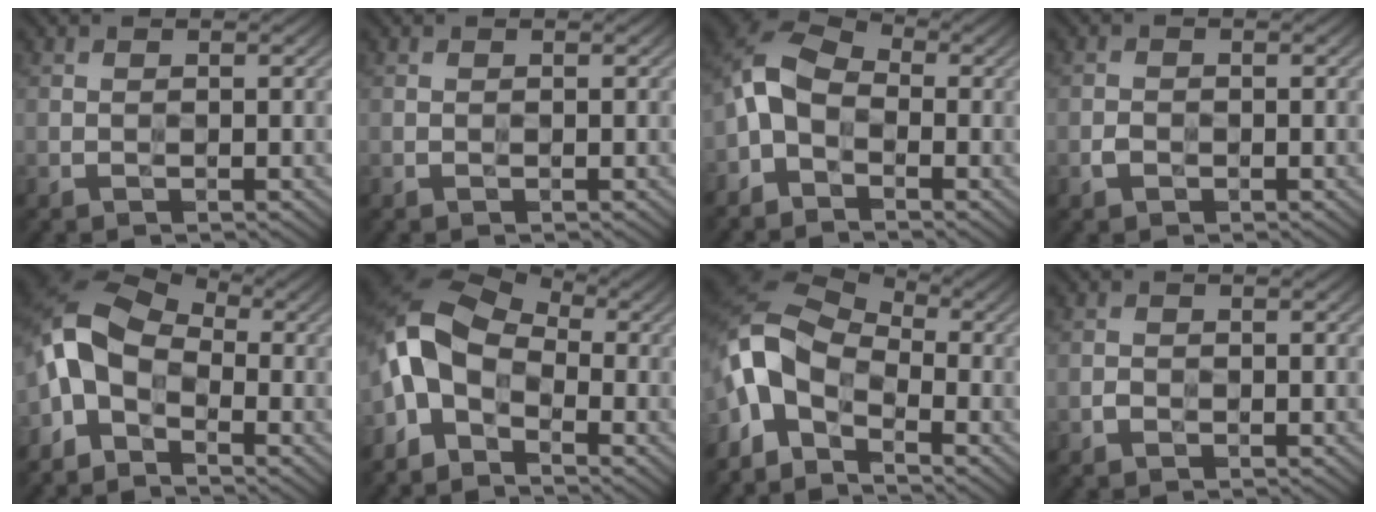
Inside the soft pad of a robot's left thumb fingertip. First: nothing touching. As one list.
[{"total": 0.0}, {"total": 6.5, "force": [-2.7, 4.1, 4.2], "torque": [-0.100, 0.005, -0.073]}, {"total": 1.2, "force": [-0.6, 0.9, 0.6], "torque": [-0.011, 0.000, -0.015]}, {"total": 8.1, "force": [-3.5, 4.6, 5.7], "torque": [-0.127, 0.007, -0.094]}, {"total": 9.0, "force": [-3.5, 4.9, 6.7], "torque": [-0.151, 0.007, -0.093]}, {"total": 9.7, "force": [-3.7, 4.8, 7.6], "torque": [-0.162, 0.007, -0.099]}, {"total": 0.8, "force": [-0.5, 0.6, 0.3], "torque": [-0.004, -0.001, -0.012]}]